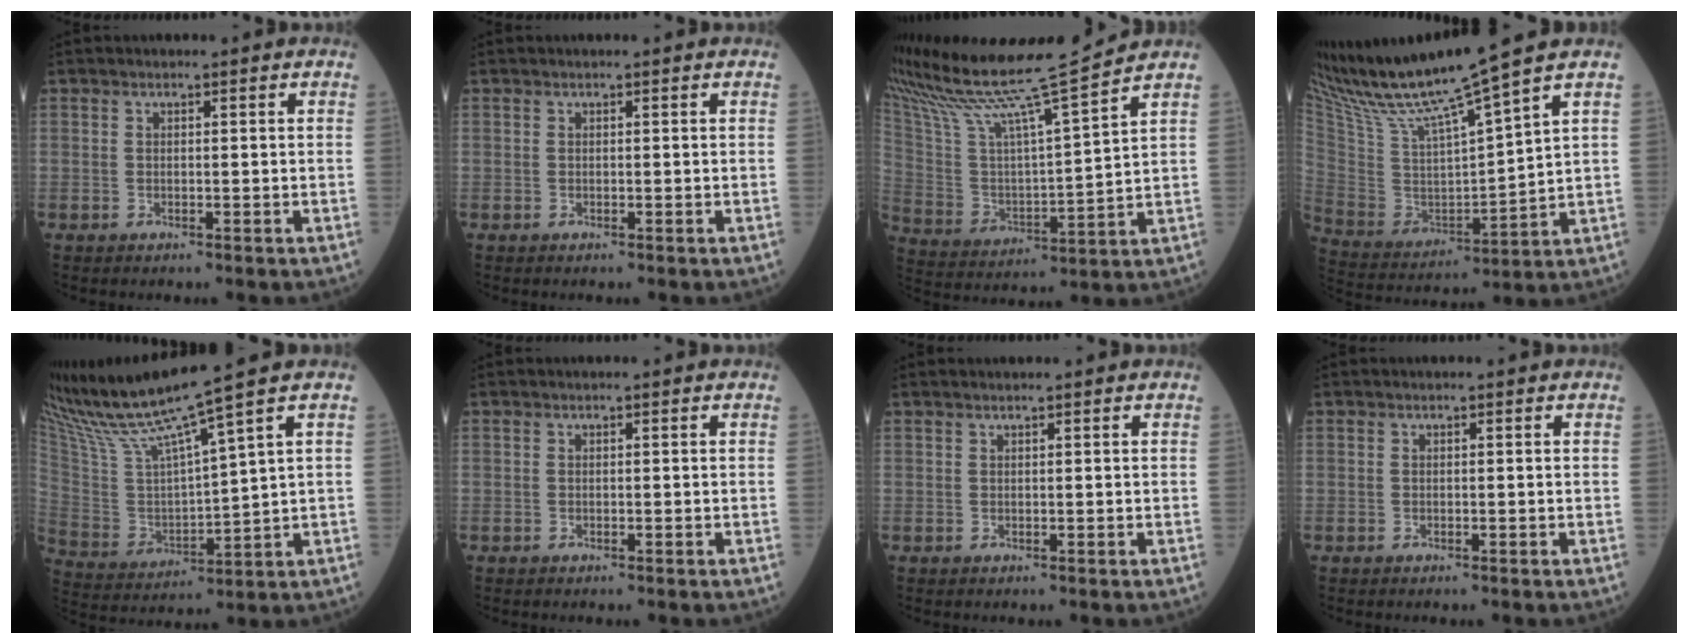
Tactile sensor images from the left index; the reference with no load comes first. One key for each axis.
{"total": 0.0}
{"total": 16.9, "fx": 15.0, "fy": -2.2, "fz": 7.4, "tx": -0.153, "ty": -0.022, "tz": 0.269}
{"total": 17.5, "fx": 14.8, "fy": -2.3, "fz": 9.1, "tx": -0.178, "ty": -0.024, "tz": 0.282}
{"total": 13.0, "fx": 10.7, "fy": -2.7, "fz": 6.9, "tx": -0.146, "ty": -0.006, "tz": 0.218}
{"total": 0.0}
{"total": 1.1, "fx": 0.9, "fy": -0.1, "fz": 0.5, "tx": -0.010, "ty": 0.010, "tz": 0.020}
{"total": 0.0}